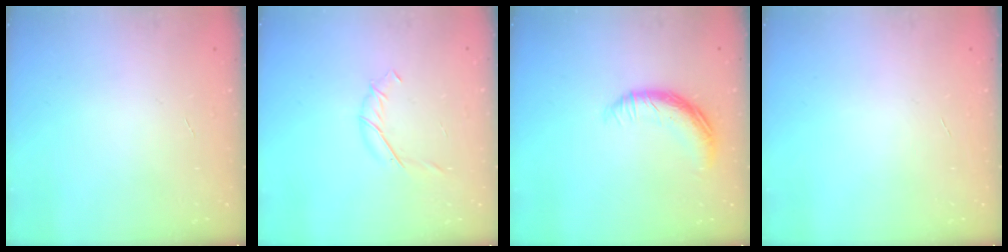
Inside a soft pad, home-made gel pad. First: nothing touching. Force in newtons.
{"total": 4.2, "press": 4.1, "slide": 1.2}
{"total": 11.2, "press": 11.1, "slide": 0.7}
{"total": 0.0}